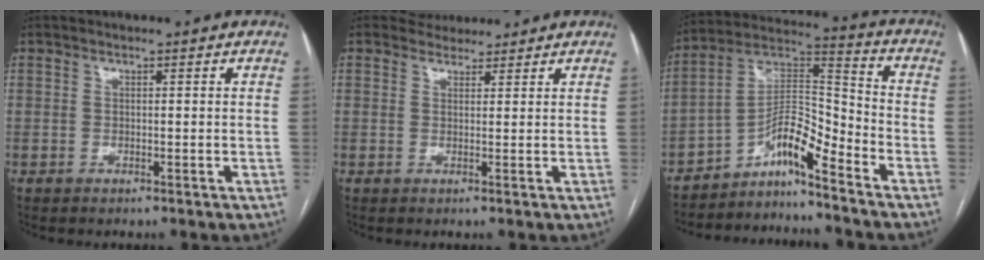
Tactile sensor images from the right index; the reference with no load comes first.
{"total": 2.7, "force": [2.4, 1.2, -0.3], "torque": [0.001, 0.015, 0.035]}
{"total": 9.0, "force": [-6.8, 1.2, 5.9], "torque": [-0.110, 0.035, -0.118]}